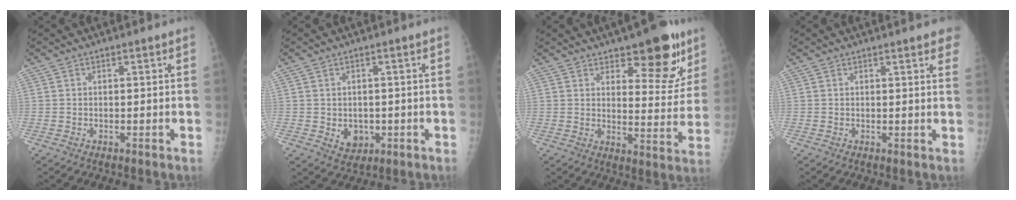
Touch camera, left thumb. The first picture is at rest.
{"total": 4.1, "force": [-0.6, 3.4, 2.2], "torque": [-0.016, -0.001, 0.004]}
{"total": 13.1, "force": [8.3, 5.4, 8.6], "torque": [-0.062, -0.051, 0.117]}
{"total": 6.0, "force": [4.5, 1.2, 3.8], "torque": [-0.032, -0.006, 0.040]}